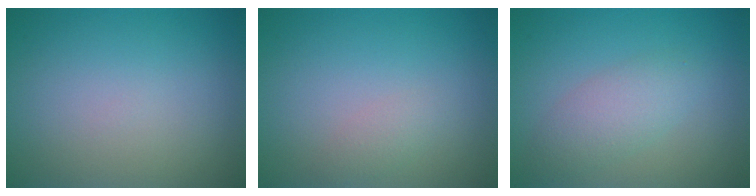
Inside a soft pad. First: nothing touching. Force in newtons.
{"total": 1.1, "press": 1.1, "slide": 0.0}
{"total": 2.8, "press": 2.8, "slide": 0.0}